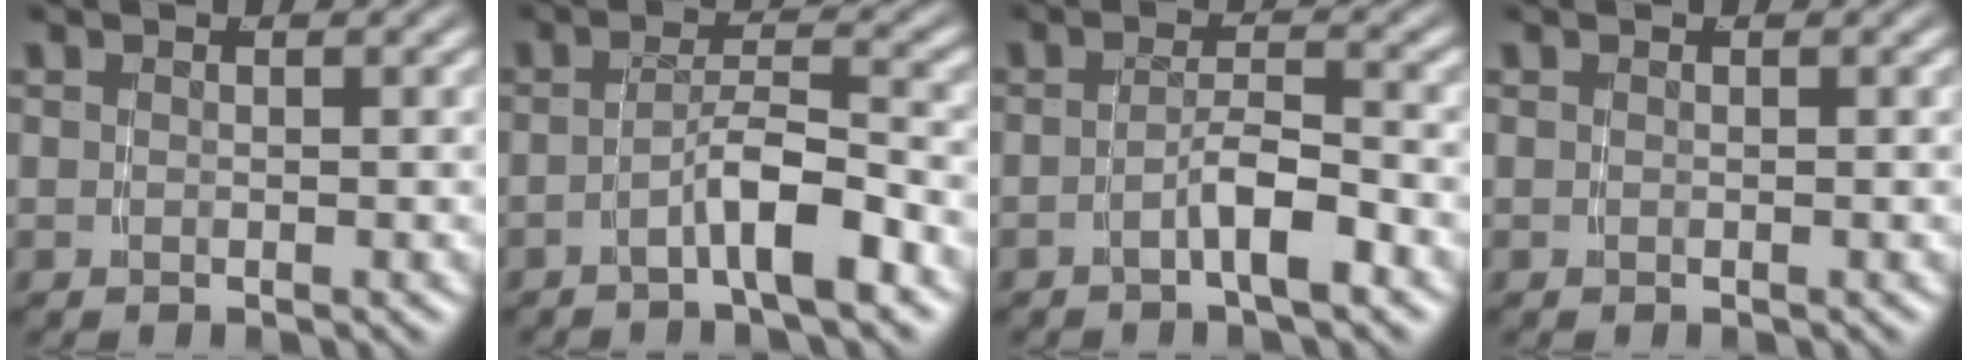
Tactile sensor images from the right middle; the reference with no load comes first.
{"total": 4.0, "force": [-2.7, 0.4, 3.0], "torque": [-0.045, 0.003, -0.047]}
{"total": 3.0, "force": [-2.0, 0.1, 2.2], "torque": [-0.032, 0.000, -0.036]}
{"total": 0.0}